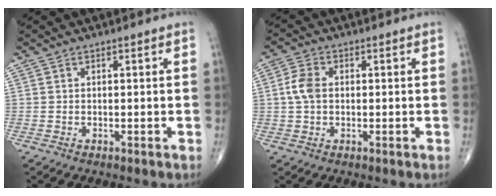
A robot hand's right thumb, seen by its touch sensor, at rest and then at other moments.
{"total": 4.3, "force": [0.3, 2.9, 3.1], "torque": [-0.069, 0.009, 0.001]}